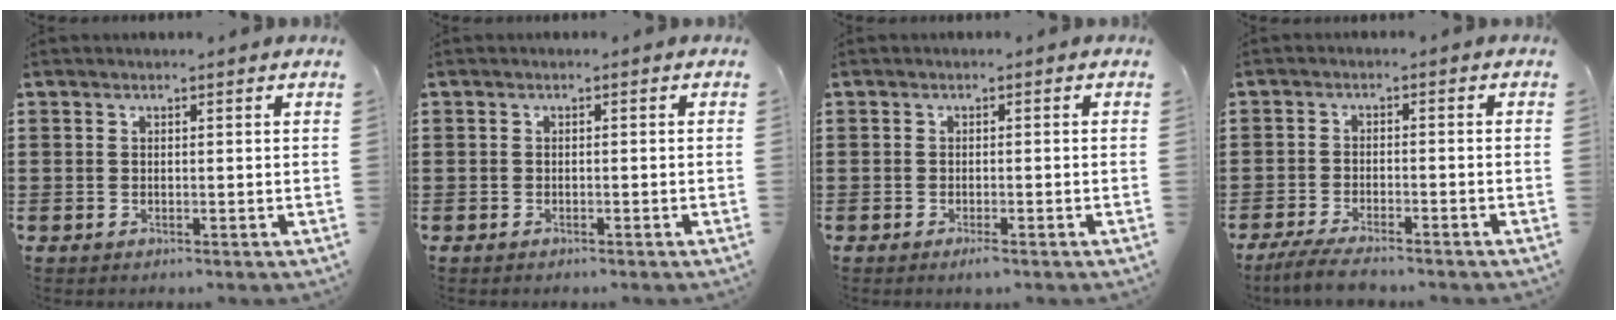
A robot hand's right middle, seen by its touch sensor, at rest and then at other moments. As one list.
[{"total": 0.6, "force": [-0.5, 0.3, 0.0], "torque": [0.000, 0.003, -0.012]}, {"total": 1.0, "force": [-0.6, 0.1, 0.8], "torque": [-0.016, -0.004, -0.011]}, {"total": 3.8, "force": [-3.3, 0.3, 1.9], "torque": [-0.044, -0.008, -0.066]}]